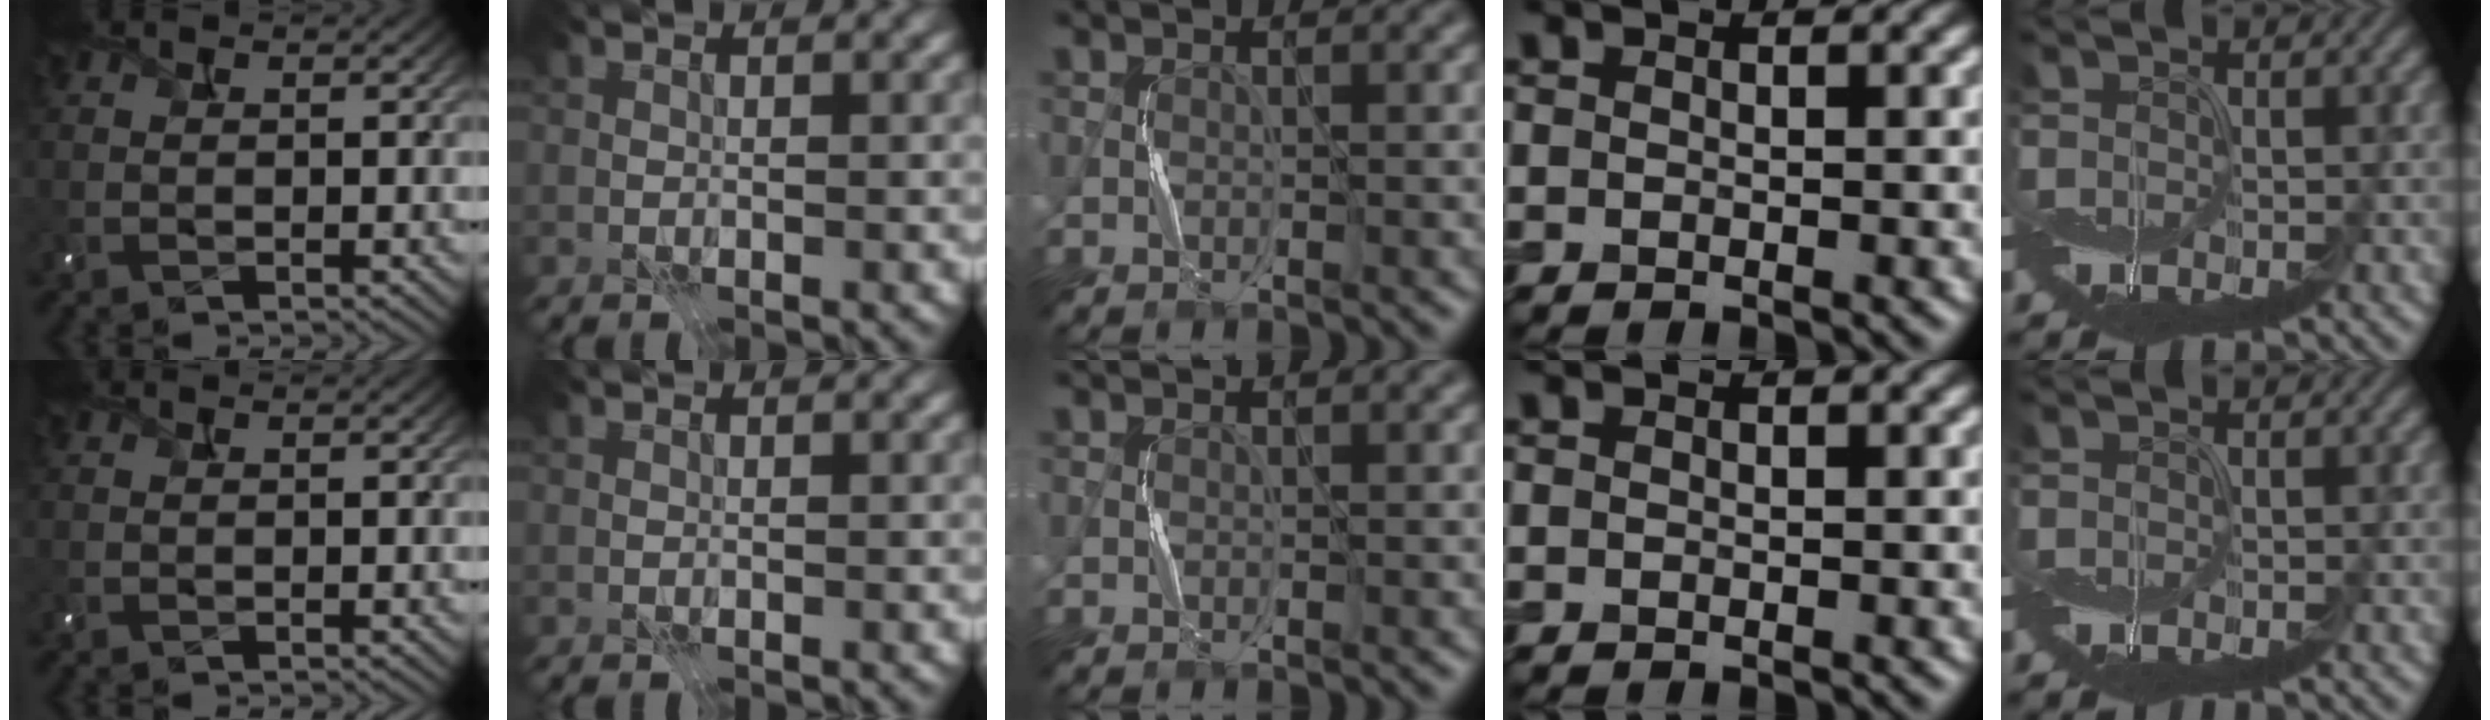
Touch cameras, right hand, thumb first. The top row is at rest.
{}